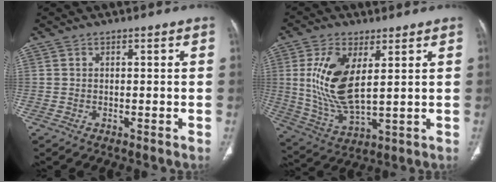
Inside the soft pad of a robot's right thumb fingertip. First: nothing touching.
{"total": 13.7, "force": [3.5, 6.0, 11.8], "torque": [-0.242, -0.022, 0.080]}